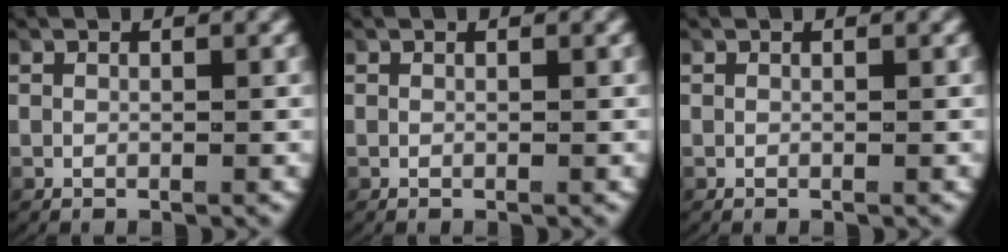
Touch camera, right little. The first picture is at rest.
{"total": 0.0}
{"total": 0.0}